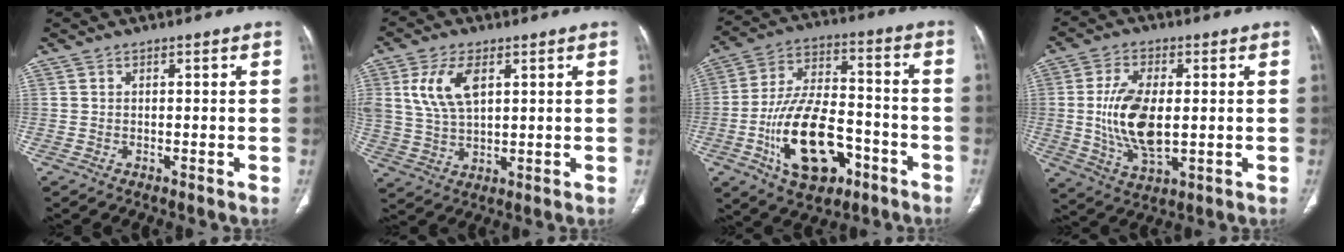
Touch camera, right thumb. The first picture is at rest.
{"total": 9.5, "force": [3.4, 5.0, 7.3], "torque": [-0.149, -0.008, 0.073]}
{"total": 18.9, "force": [-7.4, 10.4, 14.0], "torque": [-0.226, 0.042, -0.117]}
{"total": 12.6, "force": [0.2, 6.3, 10.9], "torque": [-0.214, -0.011, 0.013]}